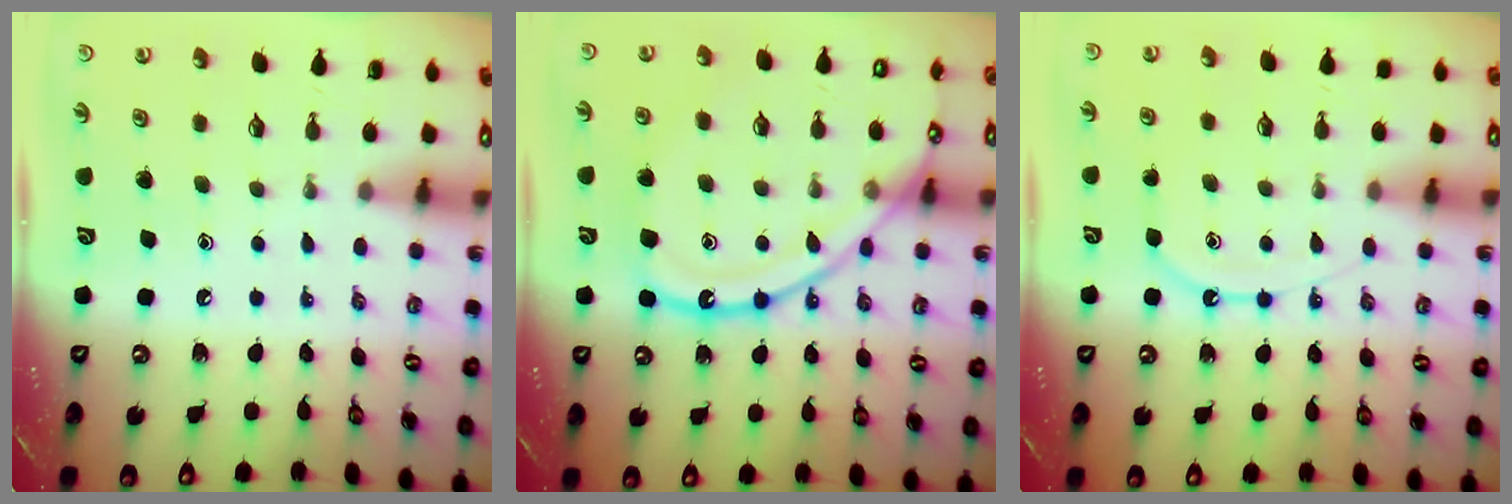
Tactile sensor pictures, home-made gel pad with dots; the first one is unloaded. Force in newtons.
{"total": 17.4, "press": 17.4, "slide": 1.5}
{"total": 9.6, "press": 9.5, "slide": 0.9}